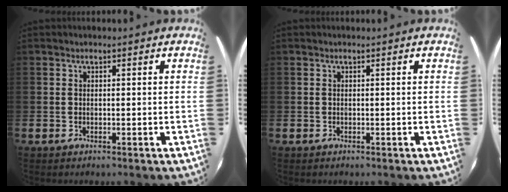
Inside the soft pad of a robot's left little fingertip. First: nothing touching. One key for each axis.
{"total": 0.0}